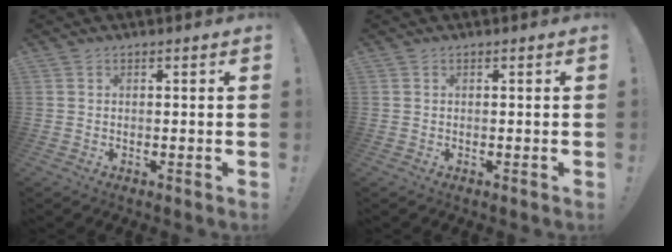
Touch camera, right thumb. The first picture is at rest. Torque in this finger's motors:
{"motor_torque": [0.00, 0.00, 0.00, 0.00, 0.00]}